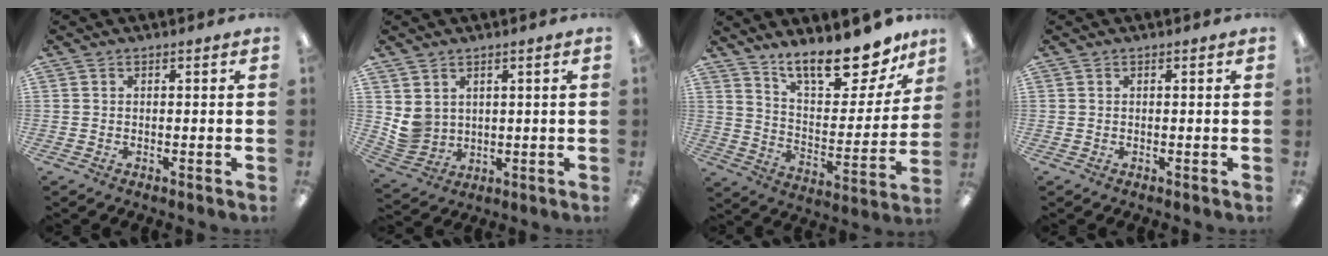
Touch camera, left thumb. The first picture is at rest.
{"total": 5.3, "force": [2.5, 4.5, 0.9], "torque": [-0.026, -0.011, 0.053]}
{"total": 18.7, "force": [15.0, 6.0, 9.3], "torque": [-0.142, -0.103, 0.256]}
{"total": 0.0}